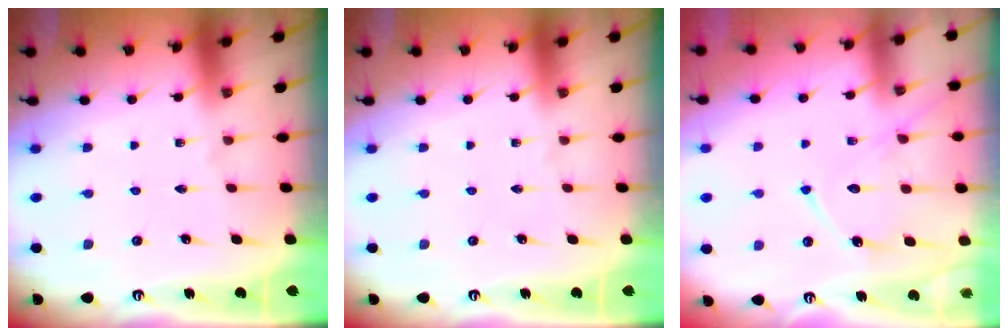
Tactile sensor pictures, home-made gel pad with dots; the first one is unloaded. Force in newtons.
{"total": 0.0}
{"total": 12.3, "press": 12.2, "slide": 1.1}